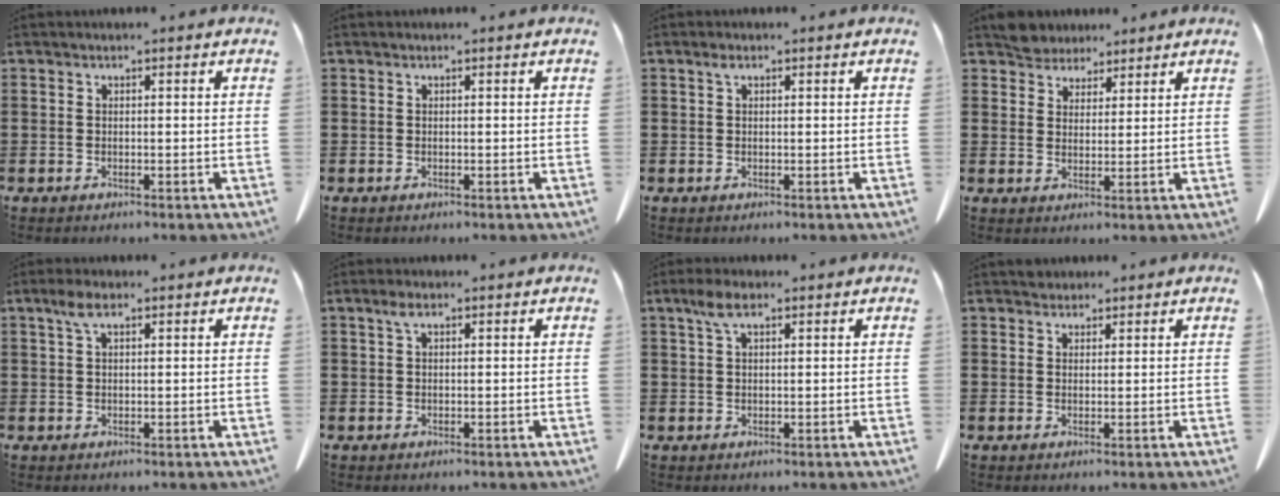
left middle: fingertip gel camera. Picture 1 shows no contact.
{"total": 0.0}
{"total": 1.1, "force": [0.5, 0.5, 0.9], "torque": [-0.021, 0.004, 0.008]}
{"total": 4.2, "force": [3.8, 1.6, 0.2], "torque": [-0.019, -0.002, 0.076]}
{"total": 2.9, "force": [1.3, 1.0, 2.4], "torque": [-0.053, 0.006, 0.022]}
{"total": 1.7, "force": [0.6, 0.7, 1.4], "torque": [-0.031, 0.004, 0.010]}
{"total": 3.5, "force": [1.7, 1.3, 2.9], "torque": [-0.063, 0.007, 0.028]}
{"total": 1.6, "force": [1.4, 0.6, 0.0], "torque": [-0.004, 0.002, 0.030]}